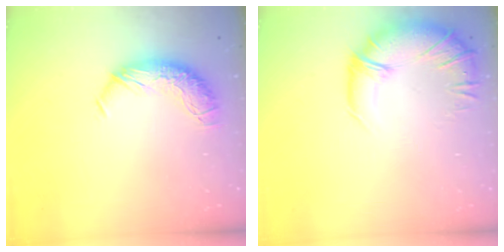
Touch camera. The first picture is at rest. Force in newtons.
{"total": 2.7, "press": 0.1, "slide": 2.7}